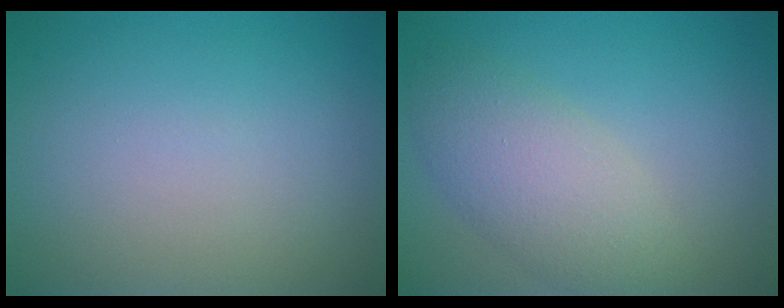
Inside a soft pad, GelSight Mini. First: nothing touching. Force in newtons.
{"total": 4.8, "press": 4.8, "slide": 0.4}